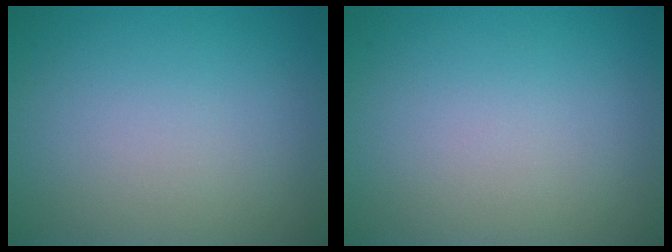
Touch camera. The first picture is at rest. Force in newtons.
{"total": 0.0}